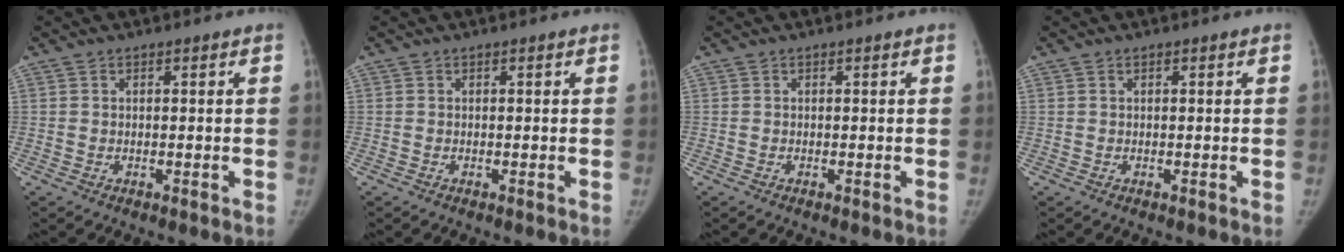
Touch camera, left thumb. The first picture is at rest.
{"total": 0.0}
{"total": 0.0}
{"total": 0.0}